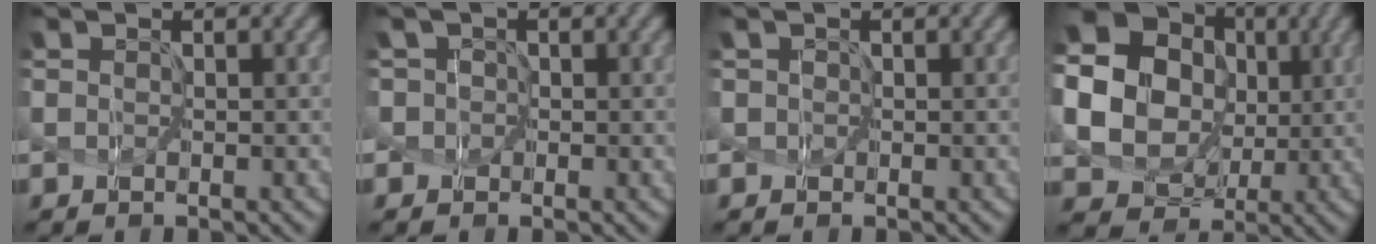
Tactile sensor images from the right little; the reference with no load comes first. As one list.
[{"total": 2.6, "force": [0.0, 2.4, 0.9], "torque": [0.011, 0.020, -0.032]}, {"total": 1.4, "force": [0.3, 1.3, 0.5], "torque": [0.014, 0.012, -0.017]}, {"total": 20.0, "force": [3.9, 18.3, 7.1], "torque": [-0.195, 0.015, 0.038]}]